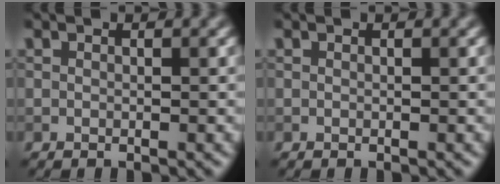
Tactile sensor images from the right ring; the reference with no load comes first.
{"total": 0.0}